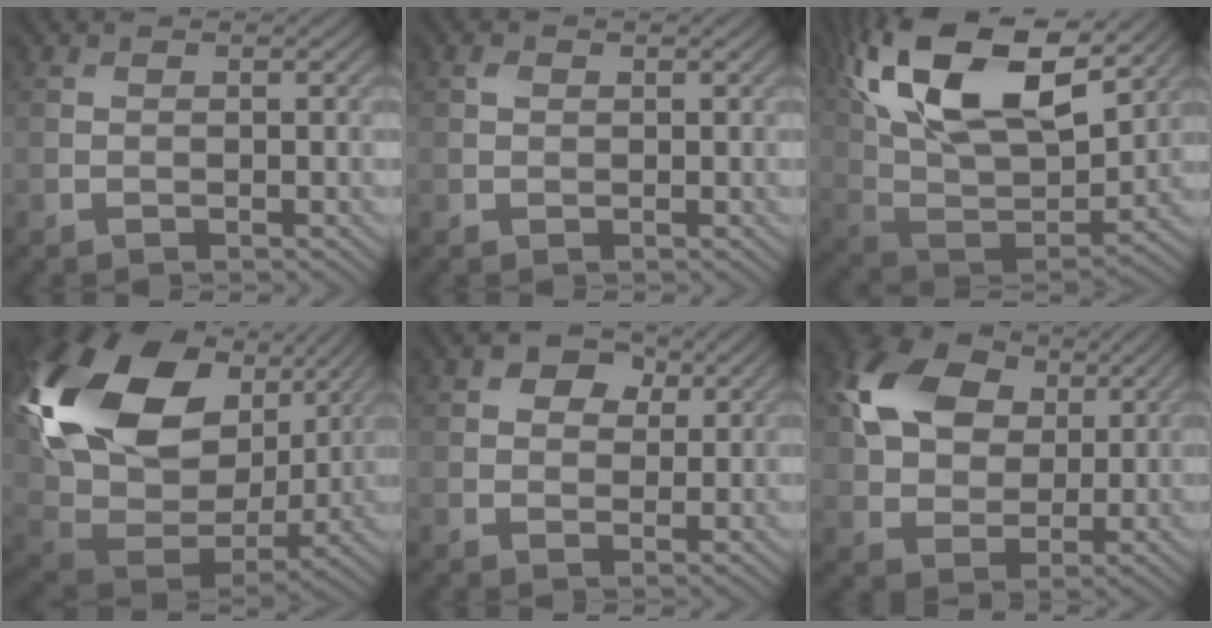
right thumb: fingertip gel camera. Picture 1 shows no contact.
{"total": 0.7, "force": [0.3, 0.5, 0.3], "torque": [-0.007, -0.002, 0.005]}
{"total": 20.5, "force": [10.4, 10.0, 14.6], "torque": [-0.314, 0.053, 0.160]}
{"total": 20.9, "force": [7.5, 14.2, 13.4], "torque": [-0.324, 0.013, 0.156]}
{"total": 4.2, "force": [1.8, 2.9, 2.4], "torque": [-0.038, 0.002, 0.024]}
{"total": 11.2, "force": [3.7, 8.1, 6.8], "torque": [-0.158, 0.017, 0.058]}